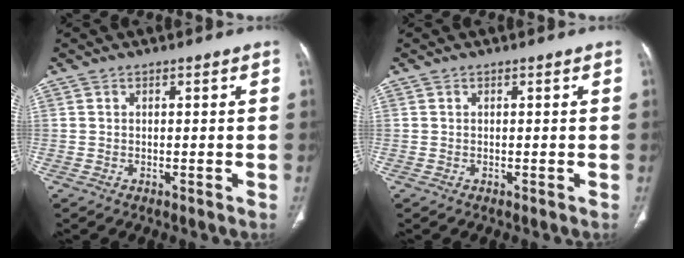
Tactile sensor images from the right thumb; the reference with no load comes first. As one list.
[{"total": 0.0}]